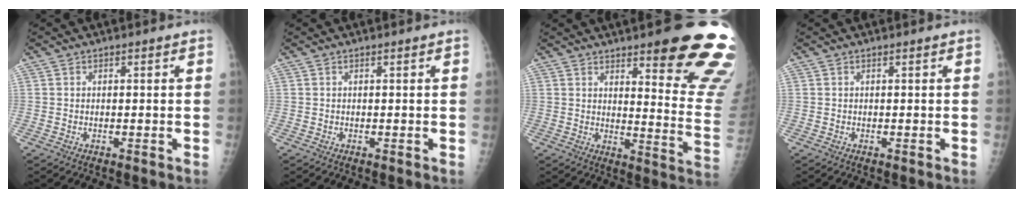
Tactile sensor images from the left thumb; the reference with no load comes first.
{"total": 0.0}
{"total": 19.9, "force": [13.2, 4.1, 14.4], "torque": [-0.147, -0.083, 0.163]}
{"total": 0.0}